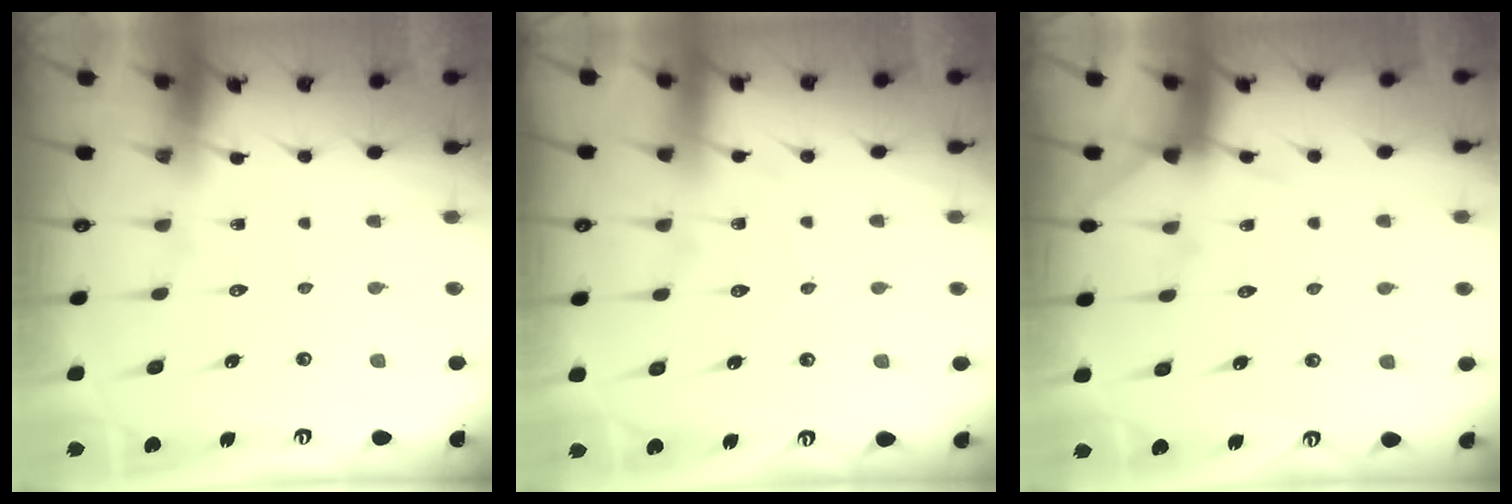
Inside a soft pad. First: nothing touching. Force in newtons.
{"total": 2.5, "press": 2.5, "slide": 0.3}
{"total": 5.1, "press": 5.0, "slide": 0.7}